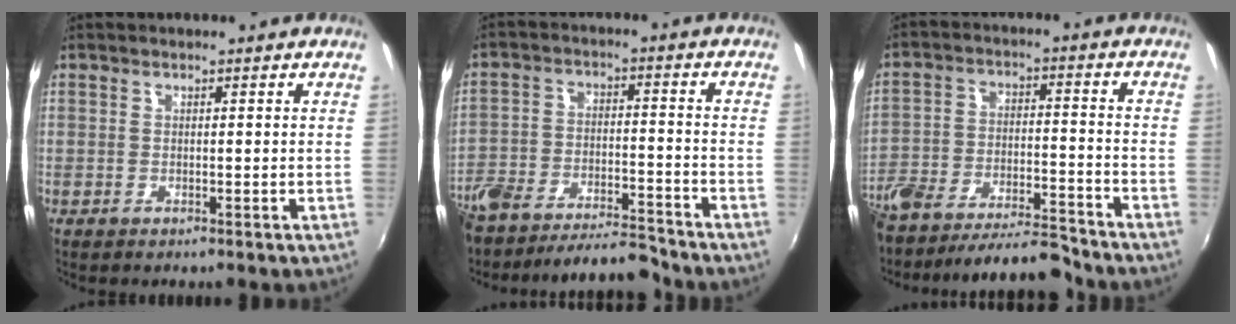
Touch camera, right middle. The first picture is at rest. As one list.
[{"total": 14.1, "force": [-12.7, 3.3, 5.3], "torque": [-0.128, -0.005, -0.204]}, {"total": 16.2, "force": [-14.1, 3.9, 7.0], "torque": [-0.154, -0.018, -0.218]}]